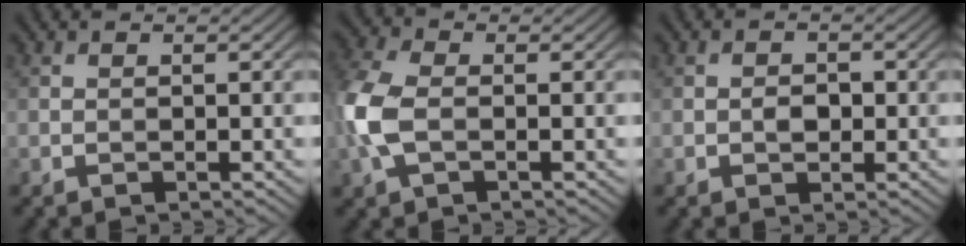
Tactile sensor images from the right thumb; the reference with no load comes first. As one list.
[{"total": 7.1, "force": [-0.9, 4.2, 5.7], "torque": [-0.162, 0.002, -0.028]}, {"total": 1.8, "force": [-0.3, 1.4, 1.1], "torque": [-0.023, -0.004, -0.008]}]